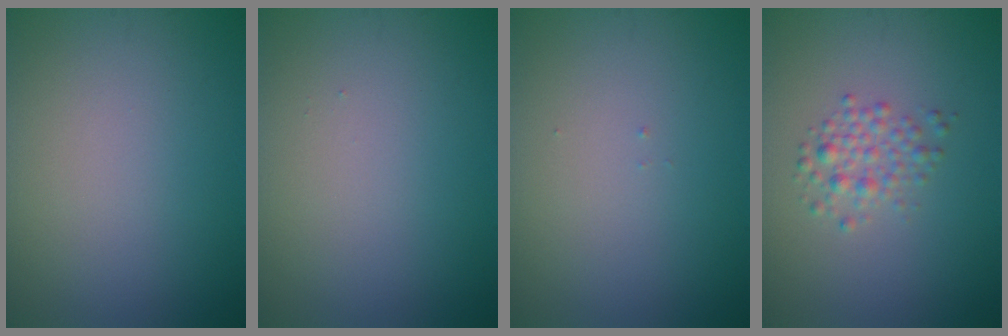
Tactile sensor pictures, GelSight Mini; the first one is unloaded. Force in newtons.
{"total": 0.0}
{"total": 0.0}
{"total": 2.2, "press": 2.2, "slide": 0.1}